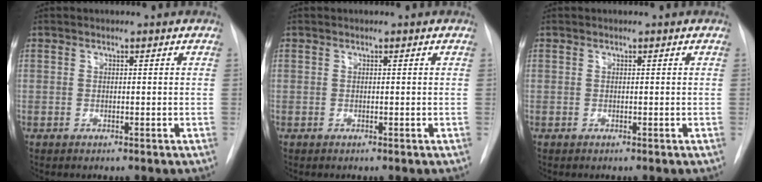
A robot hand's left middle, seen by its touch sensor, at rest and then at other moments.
{"total": 0.0}
{"total": 0.0}